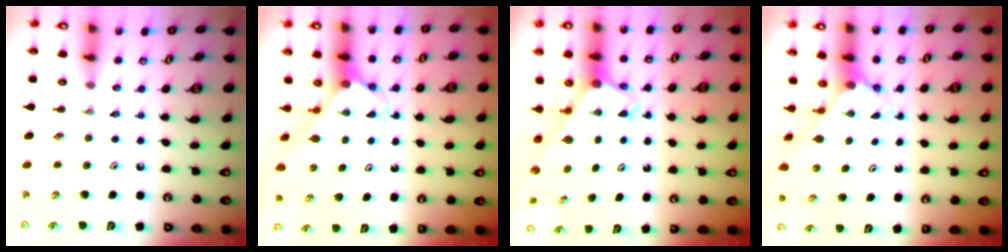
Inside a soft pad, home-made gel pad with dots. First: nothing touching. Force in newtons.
{"total": 2.7, "press": 2.7, "slide": 0.2}
{"total": 2.5, "press": 2.5, "slide": 0.1}
{"total": 2.0, "press": 2.0, "slide": 0.2}